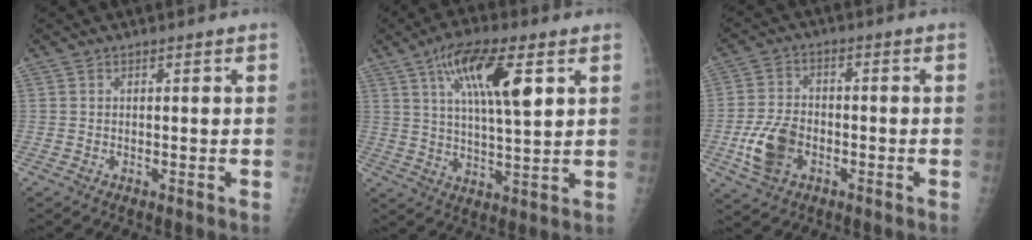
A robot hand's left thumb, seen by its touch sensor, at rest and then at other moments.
{"total": 13.8, "force": [5.6, 3.9, 12.0], "torque": [-0.200, -0.012, 0.097]}
{"total": 8.6, "force": [-2.9, 5.8, 5.6], "torque": [-0.108, 0.012, -0.053]}